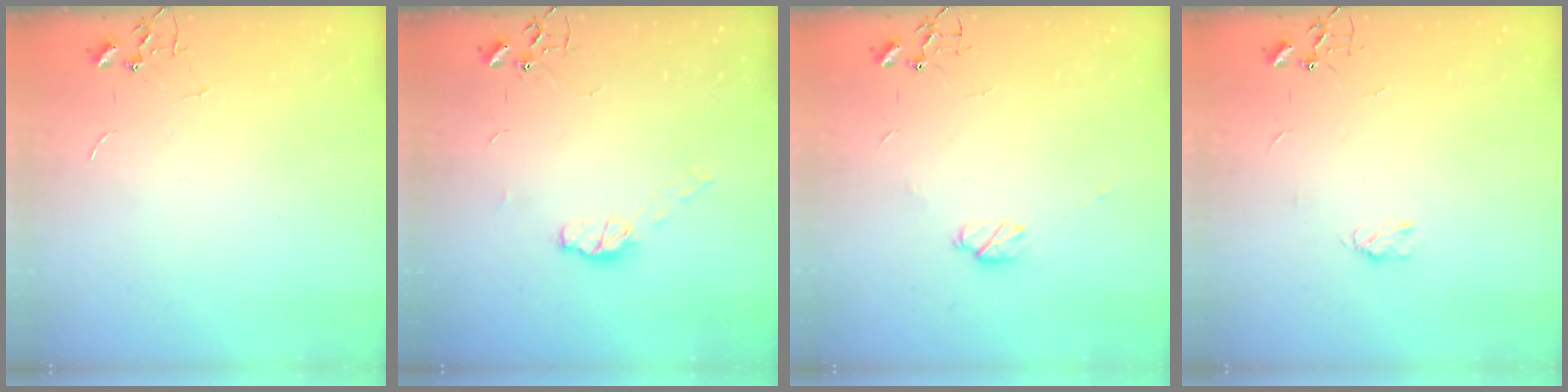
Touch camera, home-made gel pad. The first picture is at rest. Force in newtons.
{"total": 6.3, "press": 6.3, "slide": 0.5}
{"total": 3.7, "press": 3.6, "slide": 0.7}
{"total": 2.5, "press": 2.5, "slide": 0.5}